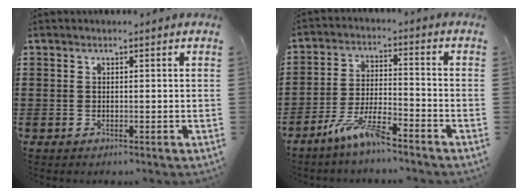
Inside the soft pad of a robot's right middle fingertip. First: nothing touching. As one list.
[{"total": 7.0, "force": [-5.4, 1.0, 4.4], "torque": [-0.096, -0.003, -0.104]}]